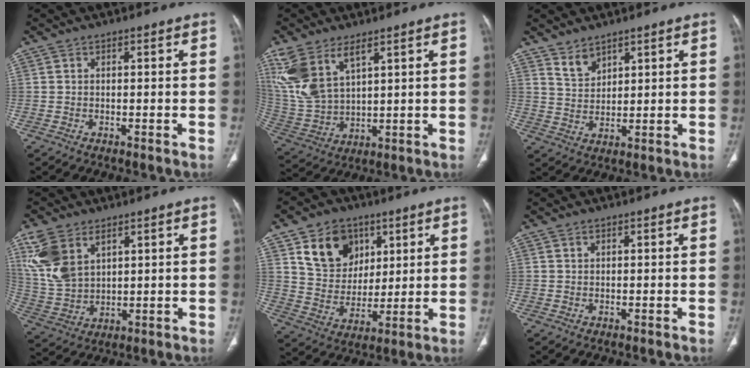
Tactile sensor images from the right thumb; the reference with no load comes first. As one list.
[{"total": 13.2, "force": [7.1, 6.4, 9.1], "torque": [-0.202, -0.015, 0.162]}, {"total": 4.0, "force": [3.2, 1.9, 1.3], "torque": [-0.014, -0.027, 0.070]}, {"total": 11.9, "force": [5.8, 7.2, 7.6], "torque": [-0.165, -0.011, 0.131]}, {"total": 13.4, "force": [6.3, 10.4, 5.7], "torque": [-0.065, -0.025, 0.121]}, {"total": 0.7, "force": [0.5, 0.4, 0.3], "torque": [-0.004, -0.002, 0.008]}]